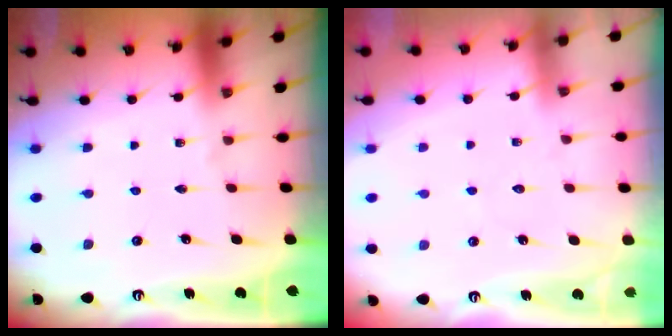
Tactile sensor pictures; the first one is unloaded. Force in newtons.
{"total": 3.8, "press": 3.8, "slide": 0.4}